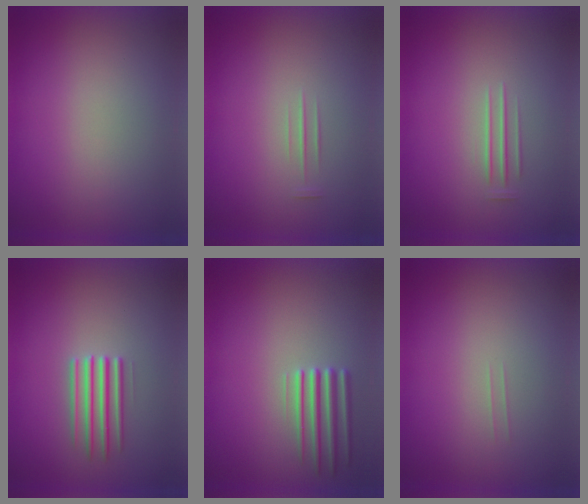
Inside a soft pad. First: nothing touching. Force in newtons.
{"total": 1.6}
{"total": 1.2}
{"total": 2.7}
{"total": 2.3}
{"total": 1.0}